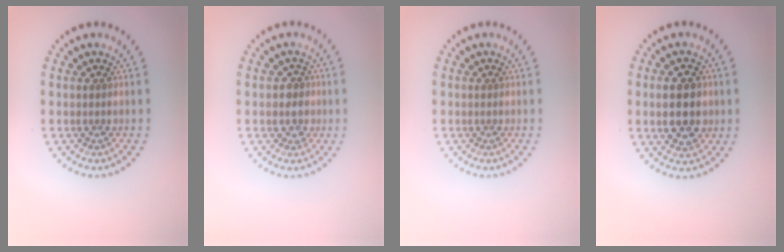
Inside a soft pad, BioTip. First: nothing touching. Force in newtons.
{"total": 1.6, "press": 1.4, "slide": 0.8}
{"total": 0.0}
{"total": 5.0, "press": 5.0, "slide": 0.3}